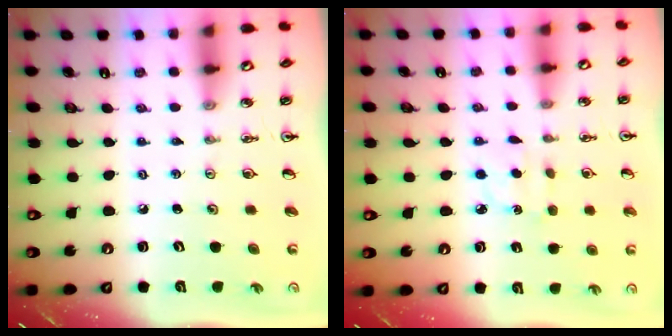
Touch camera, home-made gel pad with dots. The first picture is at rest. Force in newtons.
{"total": 4.3, "press": 4.3, "slide": 0.5}